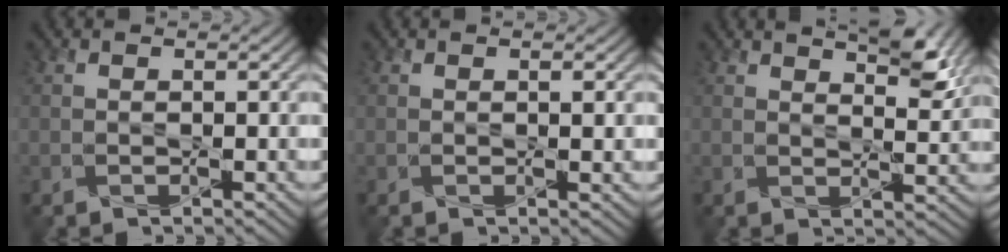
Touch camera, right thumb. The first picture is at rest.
{"total": 1.0, "force": [0.1, 0.1, 1.0], "torque": [-0.015, 0.000, 0.002]}
{"total": 5.4, "force": [3.6, 1.6, 3.7], "torque": [-0.060, -0.001, 0.063]}